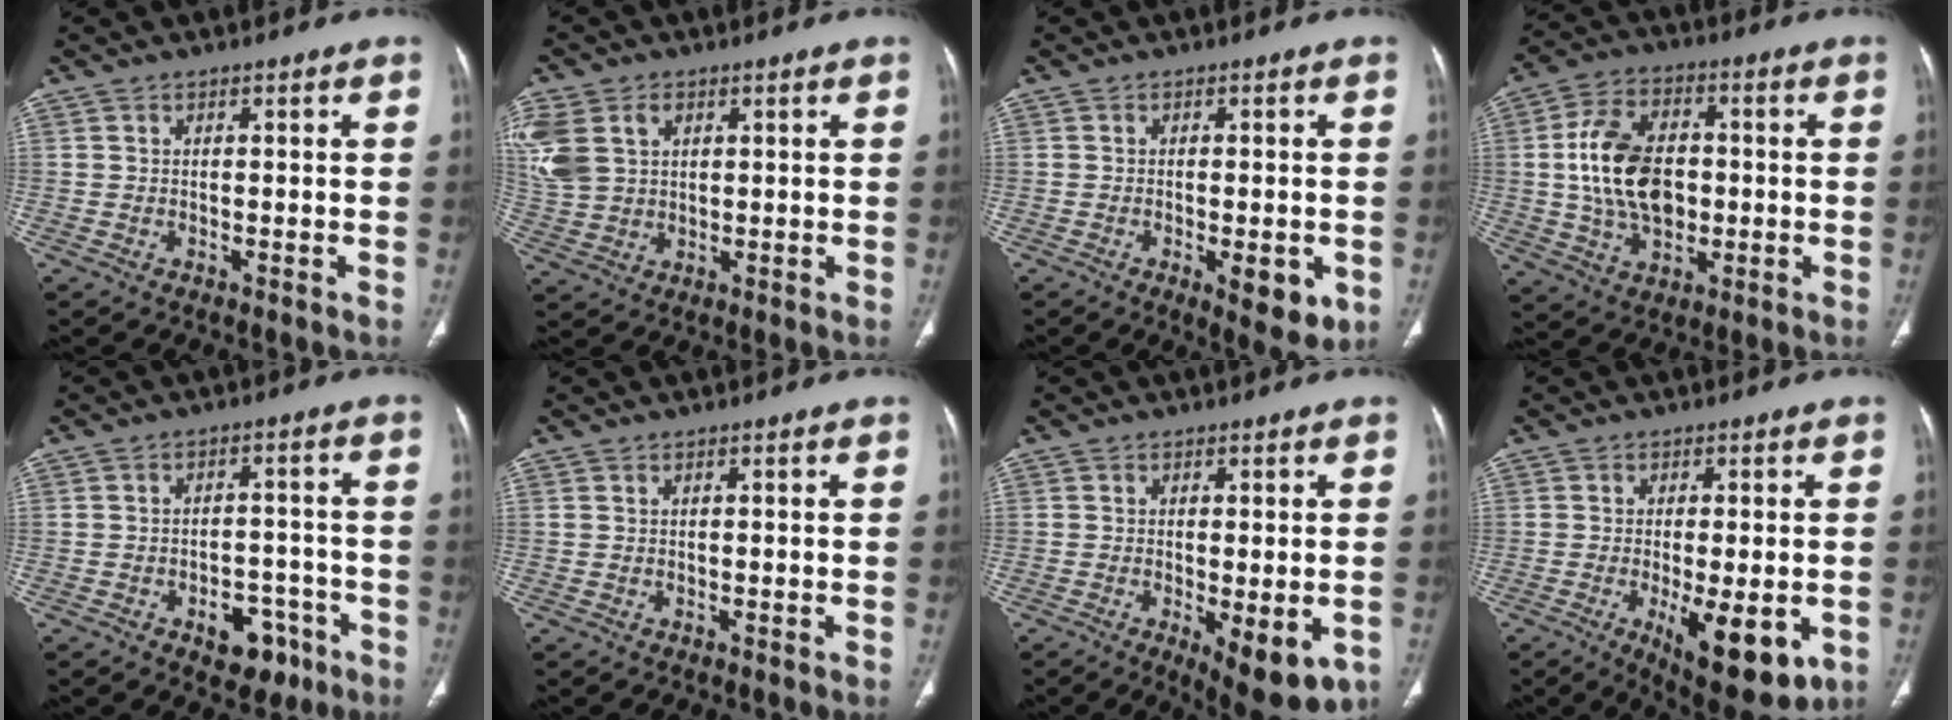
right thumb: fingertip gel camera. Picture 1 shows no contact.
{"total": 11.6, "force": [3.9, 8.5, 6.9], "torque": [-0.165, 0.008, 0.087]}
{"total": 7.2, "force": [-2.2, 2.8, 6.2], "torque": [-0.069, -0.010, -0.022]}
{"total": 15.4, "force": [0.1, 10.3, 11.5], "torque": [-0.192, 0.014, 0.007]}
{"total": 5.5, "force": [-2.8, 3.5, 3.2], "torque": [-0.018, 0.020, -0.034]}
{"total": 0.0}
{"total": 9.9, "force": [-3.6, 3.7, 8.5], "torque": [-0.107, -0.016, -0.045]}
{"total": 13.1, "force": [-4.0, 5.0, 11.5], "torque": [-0.154, -0.019, -0.045]}